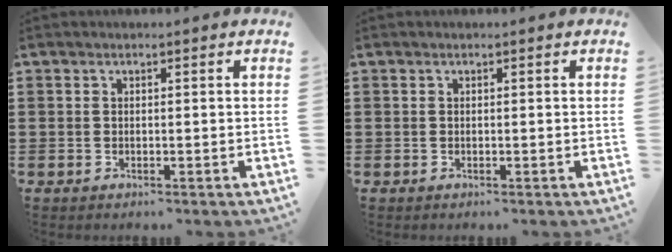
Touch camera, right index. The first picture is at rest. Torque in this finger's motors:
{"motor_torque": [0.00, 0.00, 0.00, 0.00]}